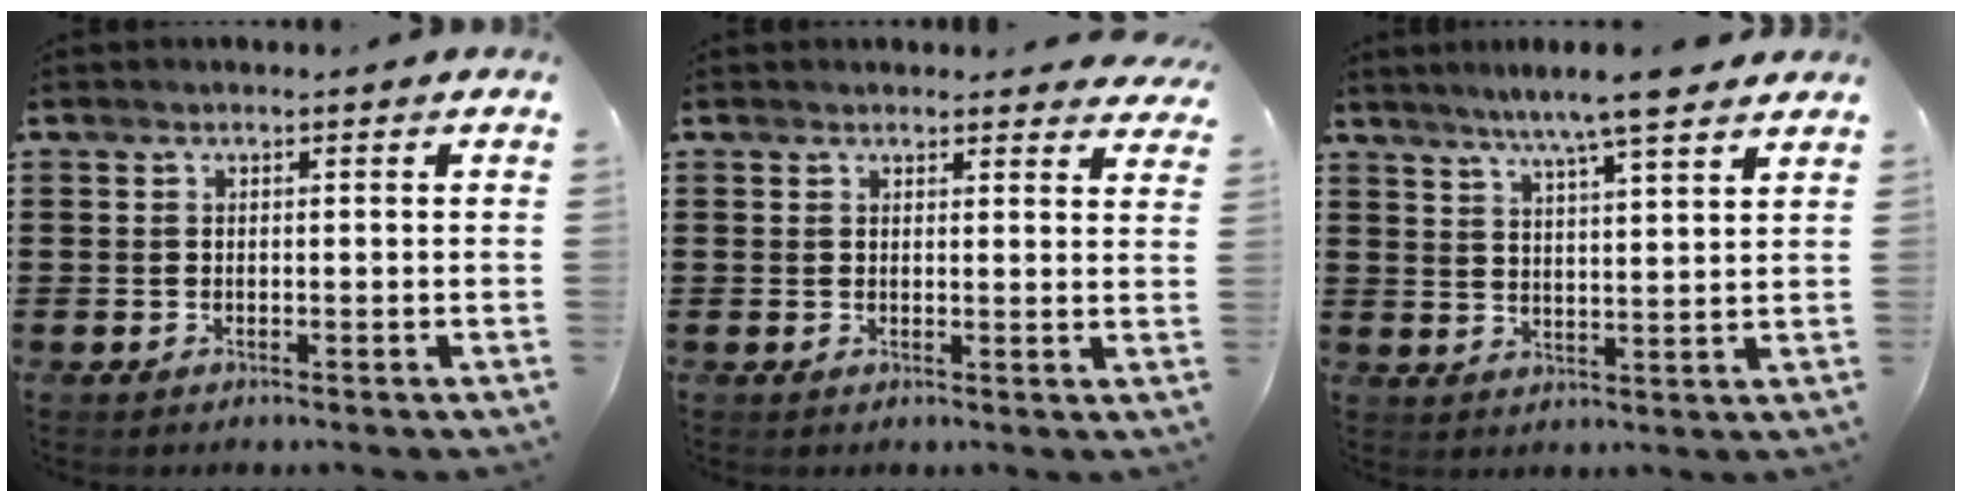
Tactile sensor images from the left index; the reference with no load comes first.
{"total": 2.2, "force": [2.2, 0.4, 0.3], "torque": [-0.003, -0.005, 0.040]}
{"total": 6.7, "force": [5.7, -0.1, 3.7], "torque": [-0.086, -0.016, 0.098]}